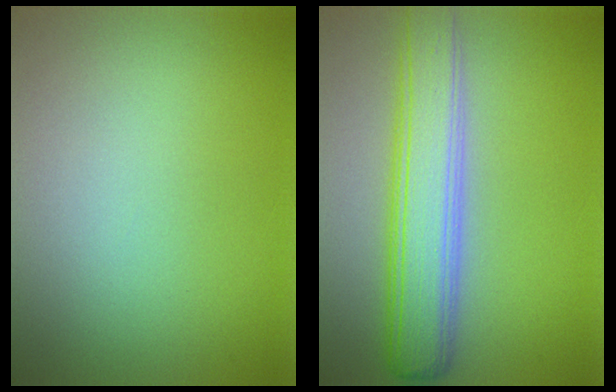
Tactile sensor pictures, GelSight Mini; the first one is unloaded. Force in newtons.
{"total": 6.1, "press": 6.1, "slide": 0.1}